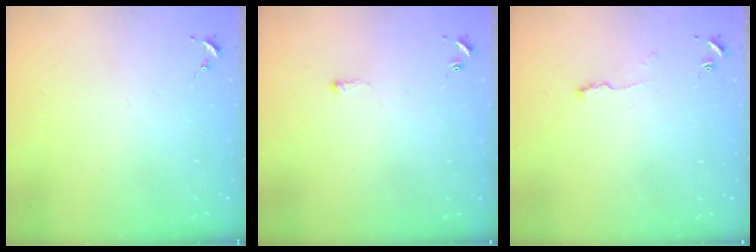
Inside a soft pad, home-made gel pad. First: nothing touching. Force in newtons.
{"total": 1.5, "press": 1.5, "slide": 0.4}
{"total": 4.1, "press": 4.0, "slide": 0.6}